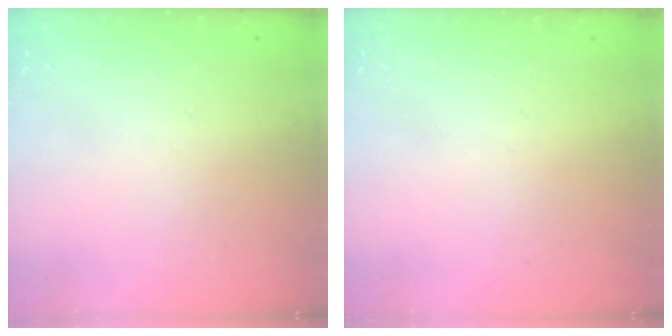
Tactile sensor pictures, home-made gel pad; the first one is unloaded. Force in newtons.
{"total": 0.0}